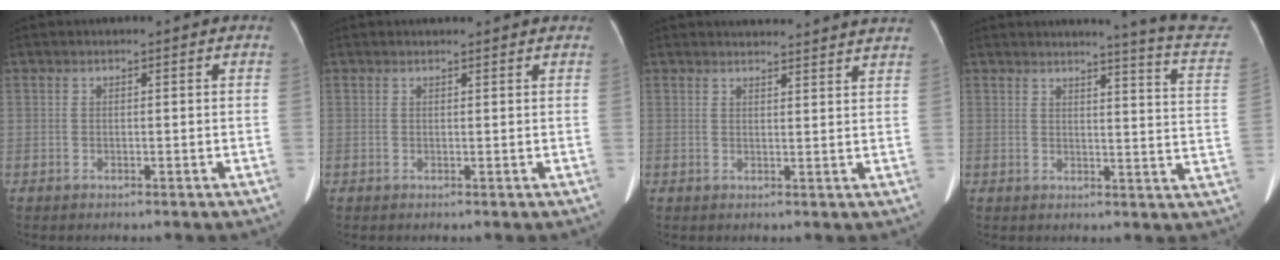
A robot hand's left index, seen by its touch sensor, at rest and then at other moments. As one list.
[{"total": 2.6, "force": [2.5, 0.2, 0.6], "torque": [-0.012, 0.014, 0.025]}, {"total": 11.2, "force": [11.0, 0.1, 2.4], "torque": [-0.021, -0.005, 0.108]}, {"total": 13.1, "force": [12.6, -1.5, 3.4], "torque": [-0.036, -0.106, 0.114]}]